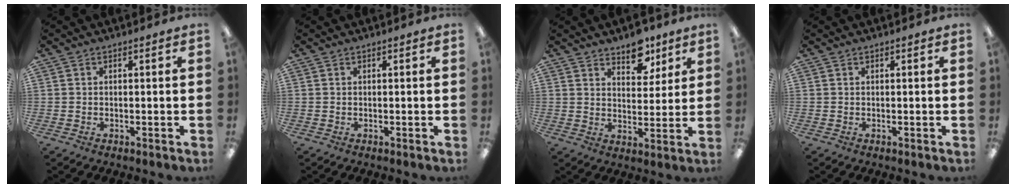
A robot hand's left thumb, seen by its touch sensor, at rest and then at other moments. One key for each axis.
{"total": 0.0}
{"total": 8.0, "fx": 6.1, "fy": 4.1, "fz": 3.0, "tx": -0.023, "ty": -0.035, "tz": 0.104}
{"total": 0.0}